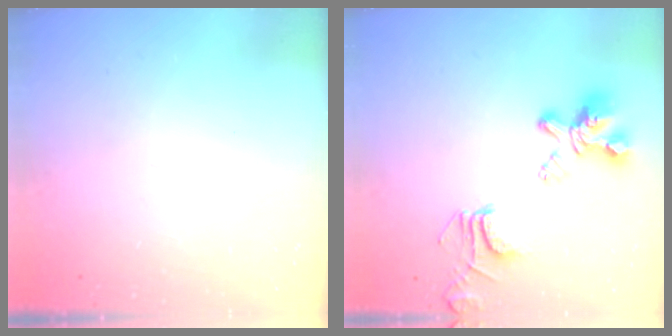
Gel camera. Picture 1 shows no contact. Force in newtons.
{"total": 9.0, "press": 8.9, "slide": 1.8}